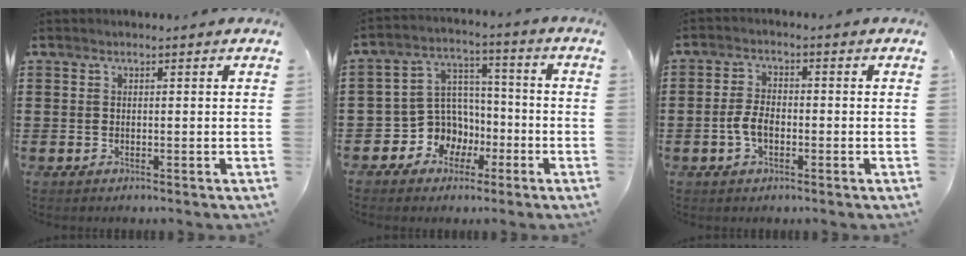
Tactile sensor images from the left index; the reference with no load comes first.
{"total": 8.2, "force": [-2.6, 7.5, 1.9], "torque": [-0.076, 0.005, -0.046]}
{"total": 4.1, "force": [-1.1, 2.1, 3.4], "torque": [-0.082, -0.002, -0.025]}